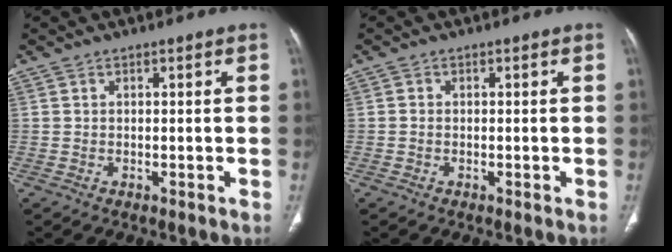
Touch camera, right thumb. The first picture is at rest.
{"total": 0.6, "force": [-0.1, 0.5, 0.2], "torque": [-0.002, 0.002, -0.002]}